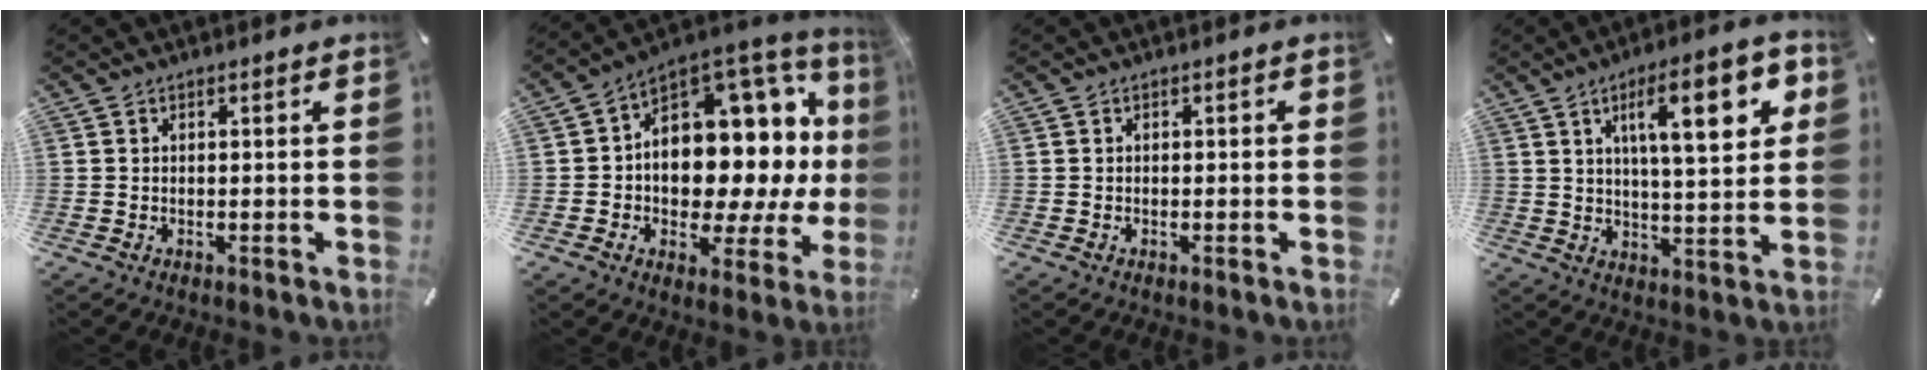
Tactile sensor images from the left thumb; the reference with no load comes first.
{"total": 14.1, "force": [1.8, 10.4, 9.3], "torque": [-0.097, -0.064, 0.027]}
{"total": 0.7, "force": [-0.3, 0.4, 0.5], "torque": [-0.010, 0.000, -0.006]}
{"total": 16.7, "force": [6.4, 5.2, 14.5], "torque": [-0.216, -0.009, 0.092]}